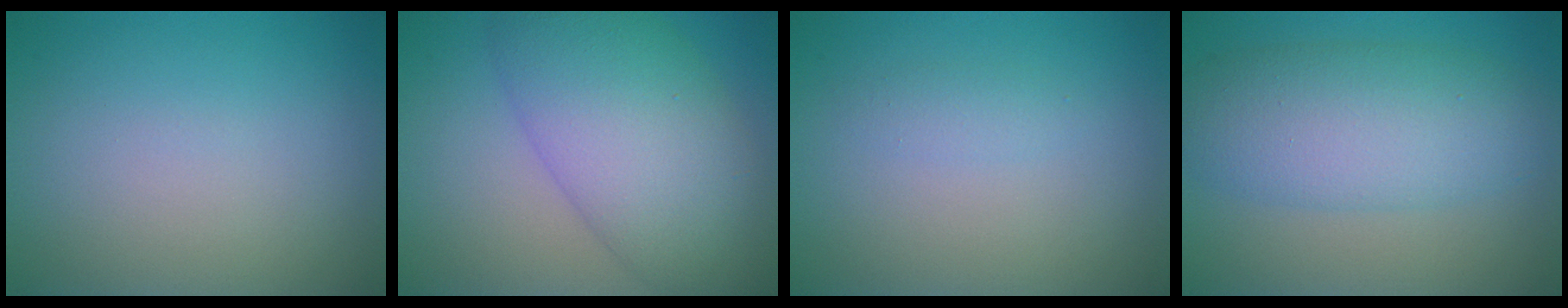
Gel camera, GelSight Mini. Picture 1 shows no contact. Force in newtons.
{"total": 9.8, "press": 9.7, "slide": 0.2}
{"total": 0.9, "press": 0.9, "slide": 0.0}
{"total": 6.9, "press": 6.9, "slide": 0.0}